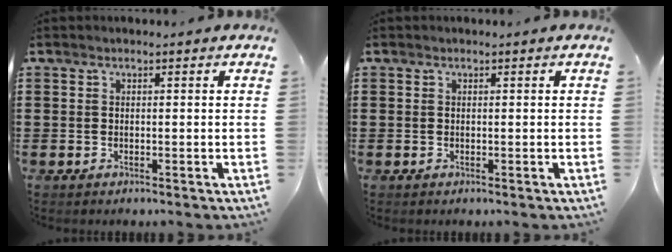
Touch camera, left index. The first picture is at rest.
{"total": 0.0}